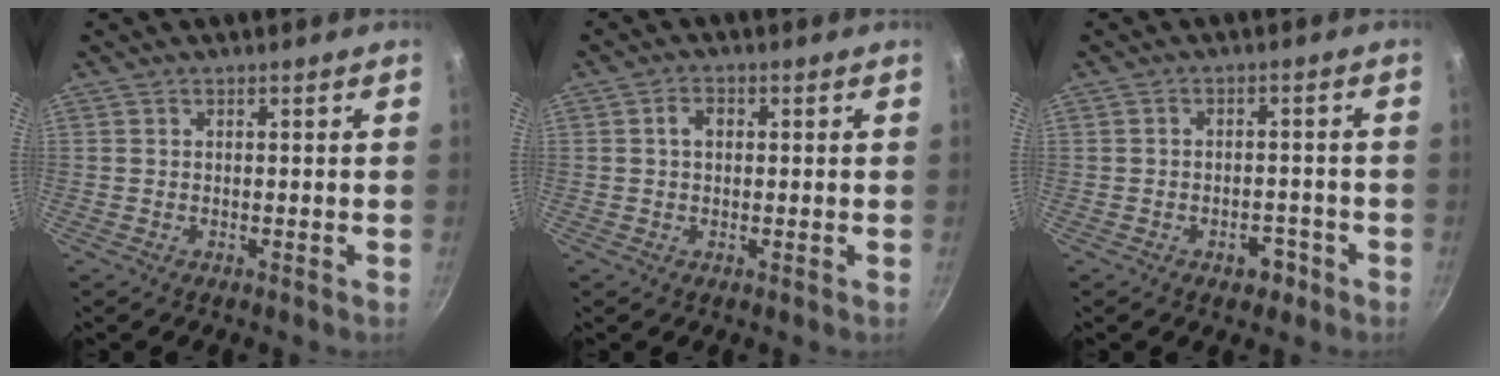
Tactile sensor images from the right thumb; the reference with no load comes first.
{"total": 2.6, "force": [0.4, 1.8, 1.8], "torque": [-0.022, 0.007, 0.006]}
{"total": 3.7, "force": [-2.2, 2.3, 2.0], "torque": [-0.007, 0.021, -0.022]}